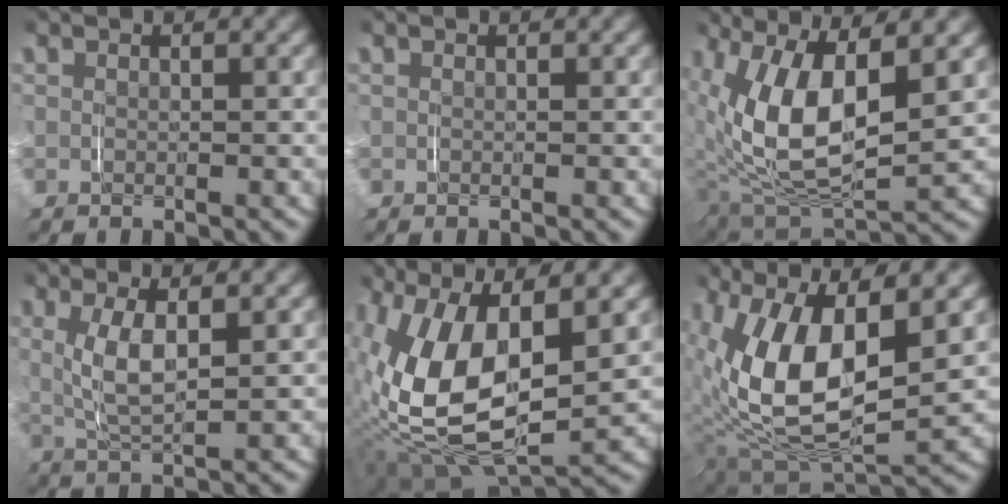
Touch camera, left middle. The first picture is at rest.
{"total": 0.0}
{"total": 9.4, "force": [1.2, 4.9, 7.9], "torque": [-0.175, -0.013, 0.034]}
{"total": 4.4, "force": [1.0, 1.6, 3.9], "torque": [-0.085, -0.005, 0.024]}
{"total": 11.3, "force": [0.4, 6.4, 9.4], "torque": [-0.214, -0.021, 0.021]}
{"total": 11.6, "force": [0.3, 6.5, 9.6], "torque": [-0.213, -0.027, 0.024]}